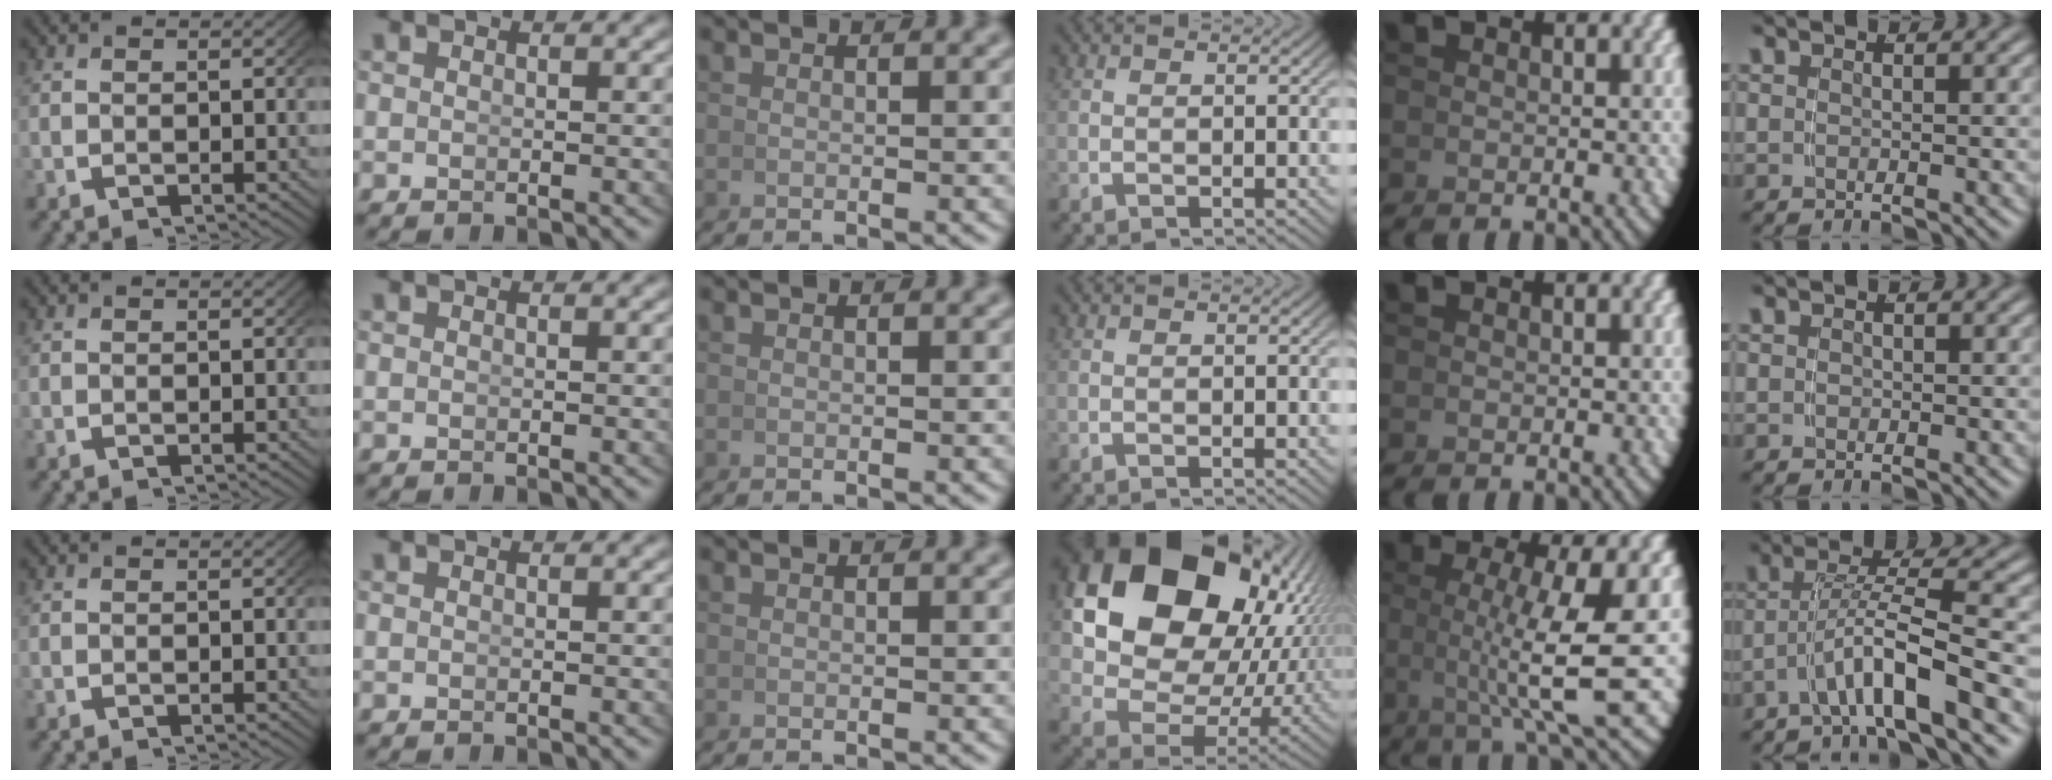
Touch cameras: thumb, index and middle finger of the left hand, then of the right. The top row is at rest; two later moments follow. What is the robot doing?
{"motion": "grasp_and_lifting", "object": "whiteboard"}